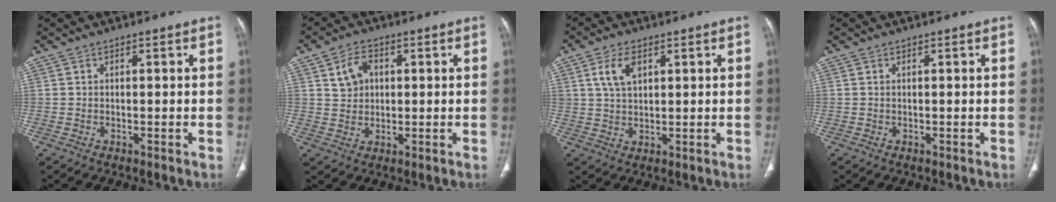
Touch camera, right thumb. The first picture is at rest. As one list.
[{"total": 5.5, "force": [1.6, 4.2, 3.2], "torque": [-0.041, 0.000, 0.029]}, {"total": 5.5, "force": [2.3, 3.1, 3.9], "torque": [-0.072, -0.005, 0.046]}, {"total": 0.0}]